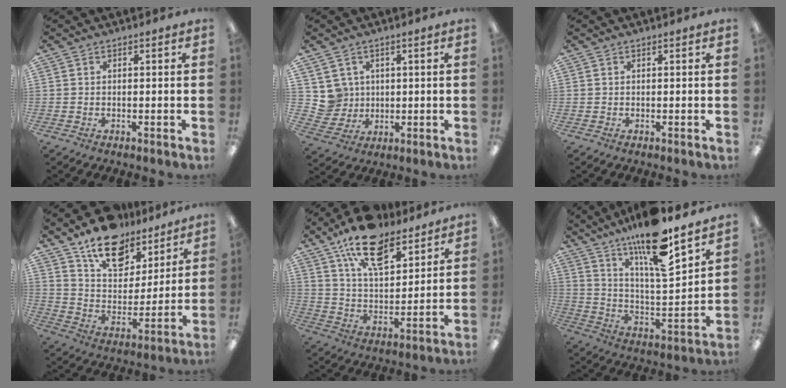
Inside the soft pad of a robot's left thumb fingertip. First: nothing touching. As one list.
[{"total": 5.8, "force": [2.5, 5.3, -0.3], "torque": [-0.008, -0.005, 0.050]}, {"total": 0.0}, {"total": 15.7, "force": [11.8, 8.3, 6.2], "torque": [-0.105, -0.075, 0.214]}, {"total": 16.5, "force": [11.6, 7.5, 9.1], "torque": [-0.157, -0.055, 0.206]}, {"total": 16.7, "force": [13.2, 2.8, 9.9], "torque": [-0.180, -0.093, 0.220]}]